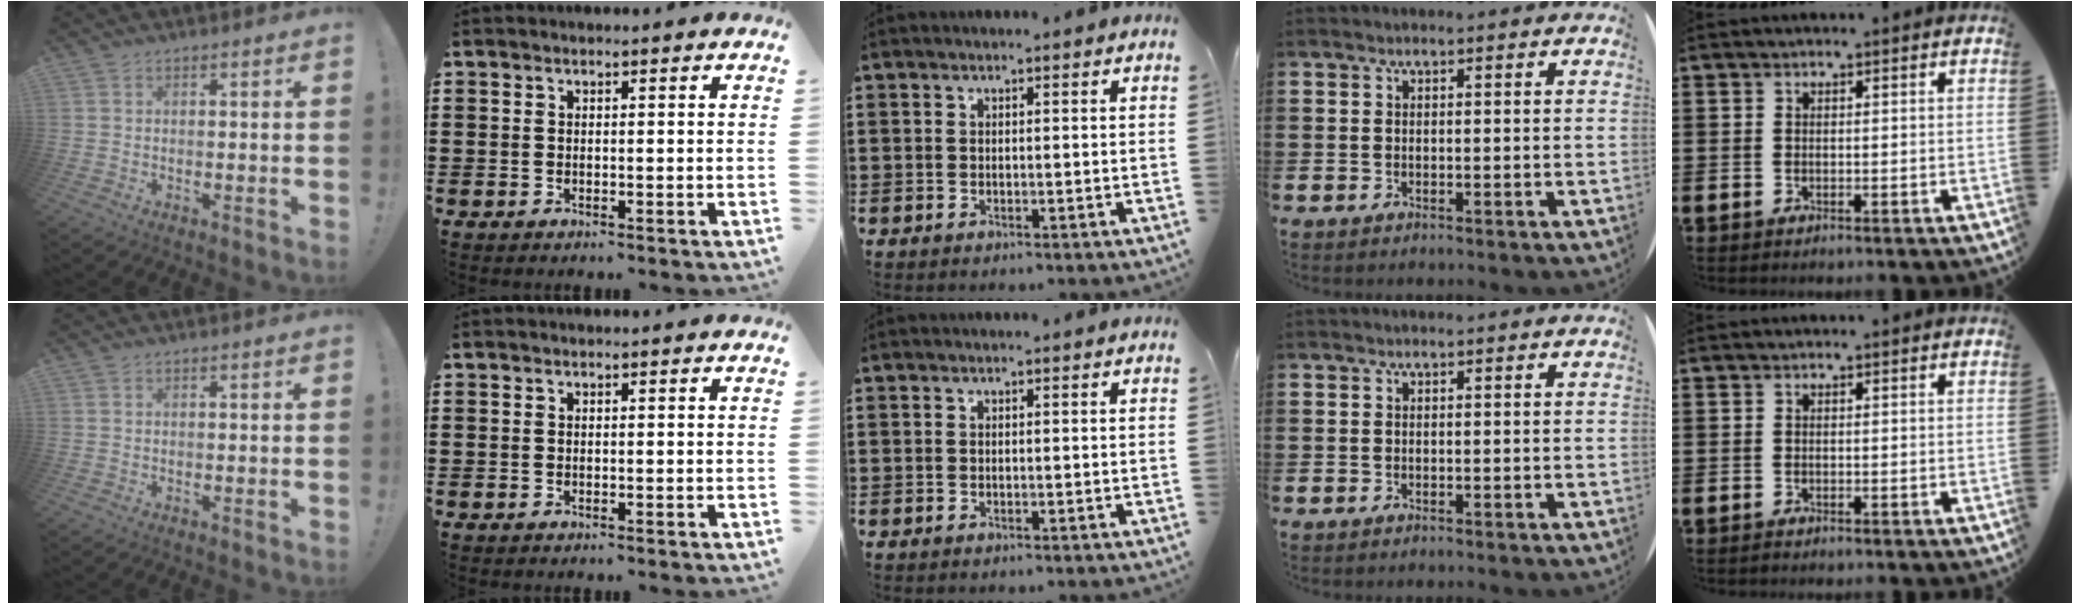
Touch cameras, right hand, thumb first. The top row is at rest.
{}